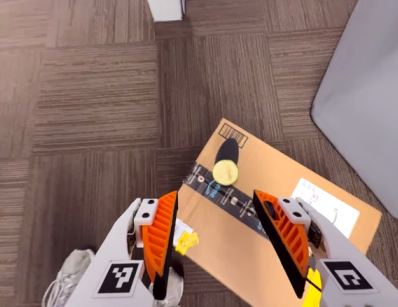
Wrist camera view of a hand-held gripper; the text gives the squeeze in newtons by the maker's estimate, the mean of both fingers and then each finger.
{"total": 0.0}